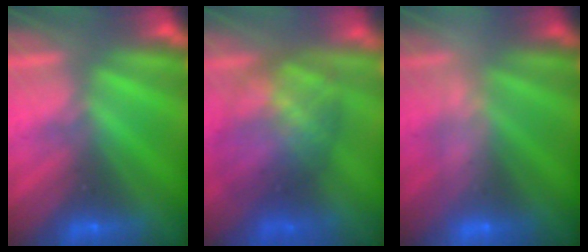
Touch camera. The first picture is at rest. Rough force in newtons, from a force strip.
{"total": 7.3}
{"total": 2.6}